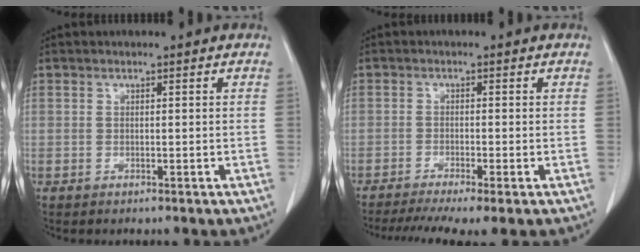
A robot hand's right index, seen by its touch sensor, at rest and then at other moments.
{"total": 8.2, "force": [-6.0, 0.5, 5.5], "torque": [-0.088, -0.013, -0.098]}